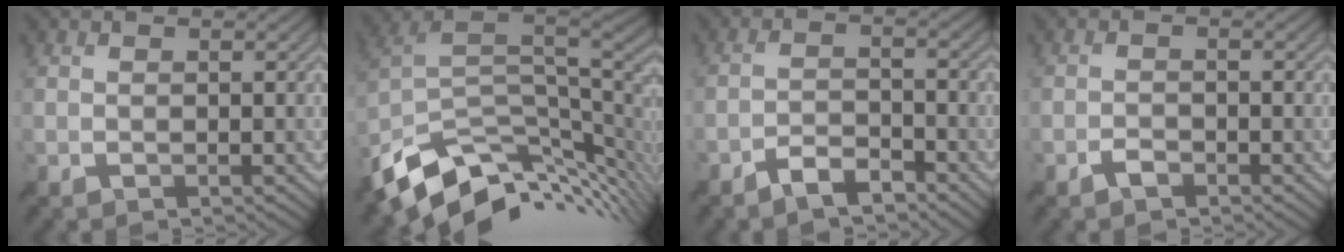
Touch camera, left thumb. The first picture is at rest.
{"total": 12.6, "force": [-4.8, 6.8, 9.4], "torque": [-0.195, -0.028, -0.078]}
{"total": 3.8, "force": [-3.1, 1.1, 1.9], "torque": [-0.033, 0.002, -0.065]}
{"total": 1.5, "force": [-1.2, 0.6, 0.6], "torque": [-0.009, 0.000, -0.026]}